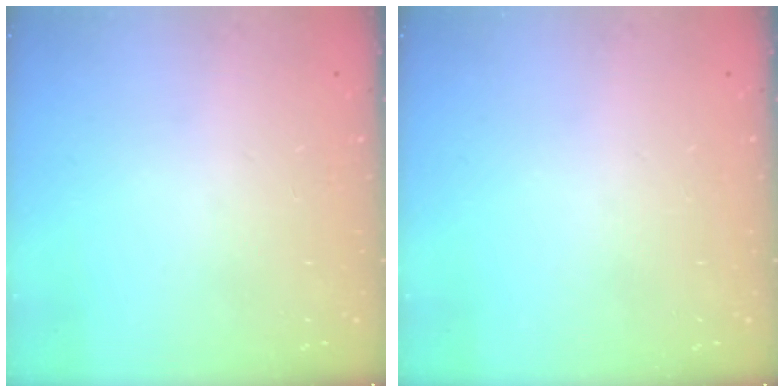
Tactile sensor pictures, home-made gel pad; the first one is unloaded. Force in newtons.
{"total": 0.0}